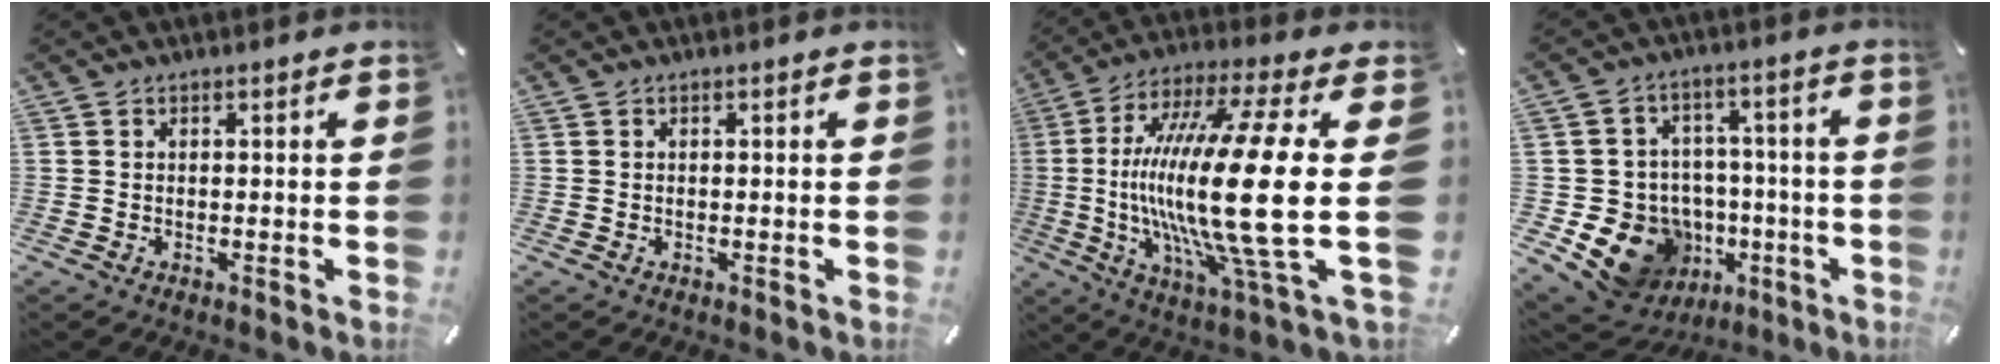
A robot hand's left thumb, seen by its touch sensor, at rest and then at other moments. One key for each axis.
{"total": 0.0}
{"total": 29.7, "fx": -1.3, "fy": 4.4, "fz": 29.4, "tx": -0.585, "ty": -0.031, "tz": -0.036}
{"total": 14.3, "fx": -5.2, "fy": 12.4, "fz": 4.8, "tx": -0.075, "ty": 0.027, "tz": -0.067}